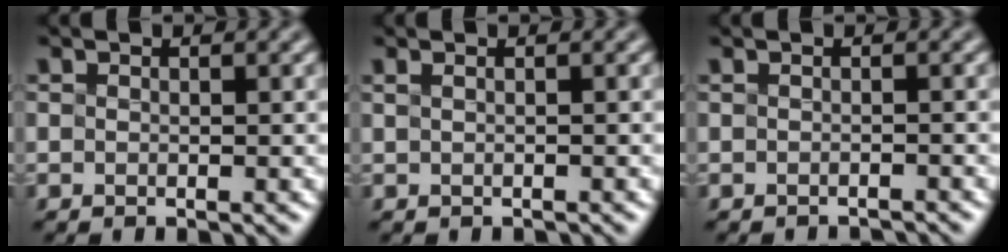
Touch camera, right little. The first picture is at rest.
{"total": 0.8, "force": [0.3, 0.4, 0.7], "torque": [-0.006, 0.001, -0.002]}
{"total": 1.6, "force": [-1.5, -0.1, 0.4], "torque": [0.003, -0.012, -0.022]}